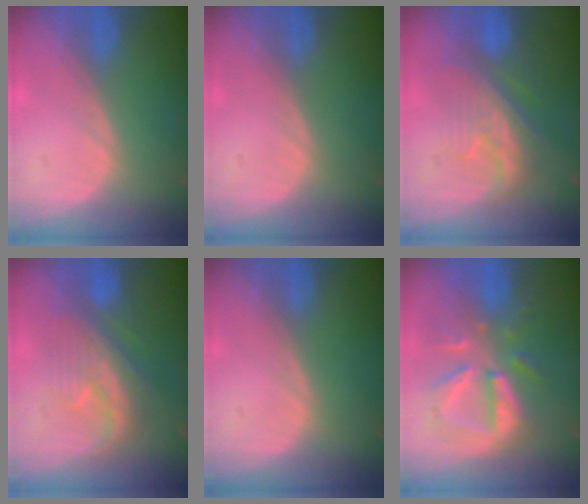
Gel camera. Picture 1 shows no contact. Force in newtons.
{"total": 0.0}
{"total": 9.0, "press": 8.5, "slide": 3.0}
{"total": 7.9, "press": 7.9, "slide": 1.0}
{"total": 0.0}
{"total": 9.5, "press": 8.8, "slide": 3.6}